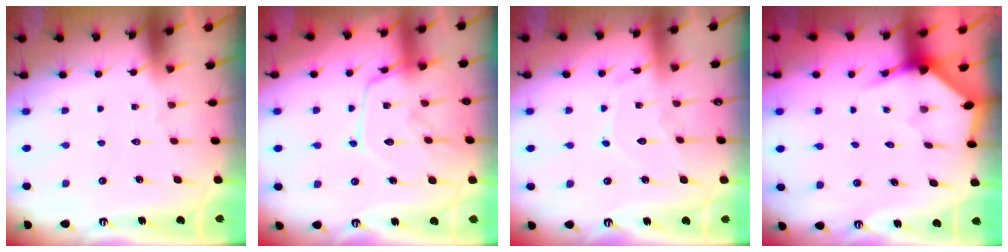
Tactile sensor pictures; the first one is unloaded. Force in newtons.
{"total": 14.5, "press": 14.5, "slide": 0.9}
{"total": 8.5, "press": 8.5, "slide": 0.9}
{"total": 3.4, "press": 3.4, "slide": 0.3}